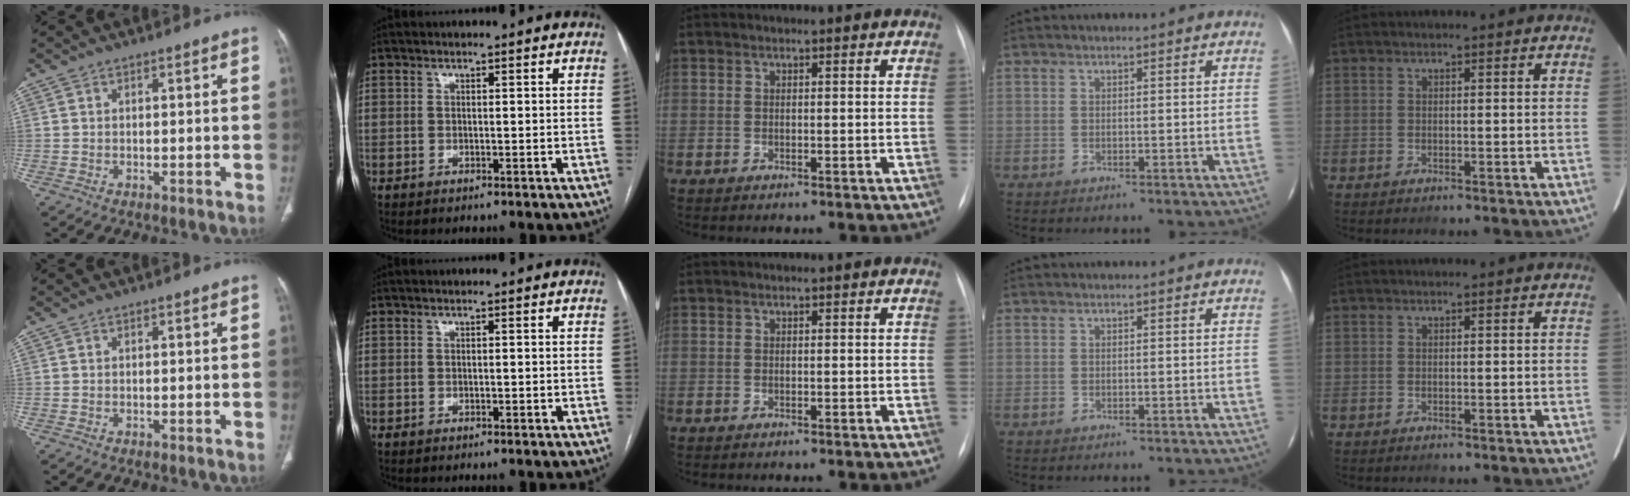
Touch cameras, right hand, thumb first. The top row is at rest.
{}